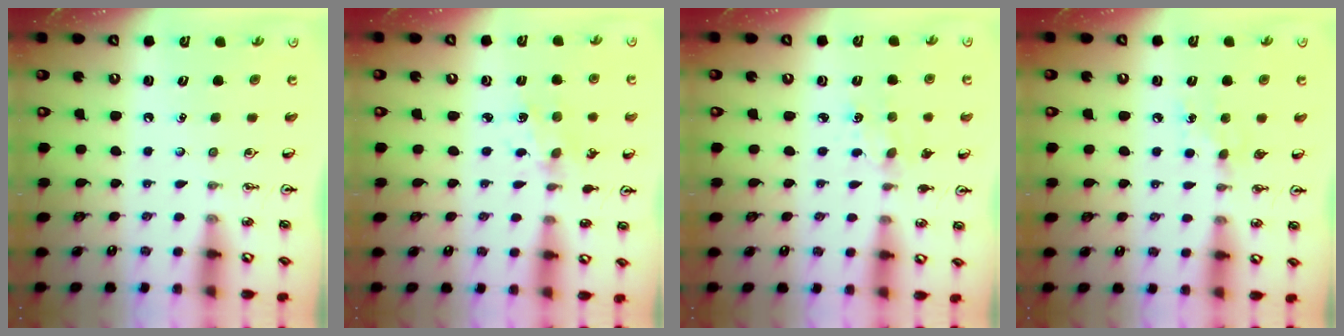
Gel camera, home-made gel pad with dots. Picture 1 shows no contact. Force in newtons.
{"total": 2.3, "press": 2.3, "slide": 0.3}
{"total": 4.0, "press": 3.9, "slide": 0.5}
{"total": 5.8, "press": 5.8, "slide": 0.6}